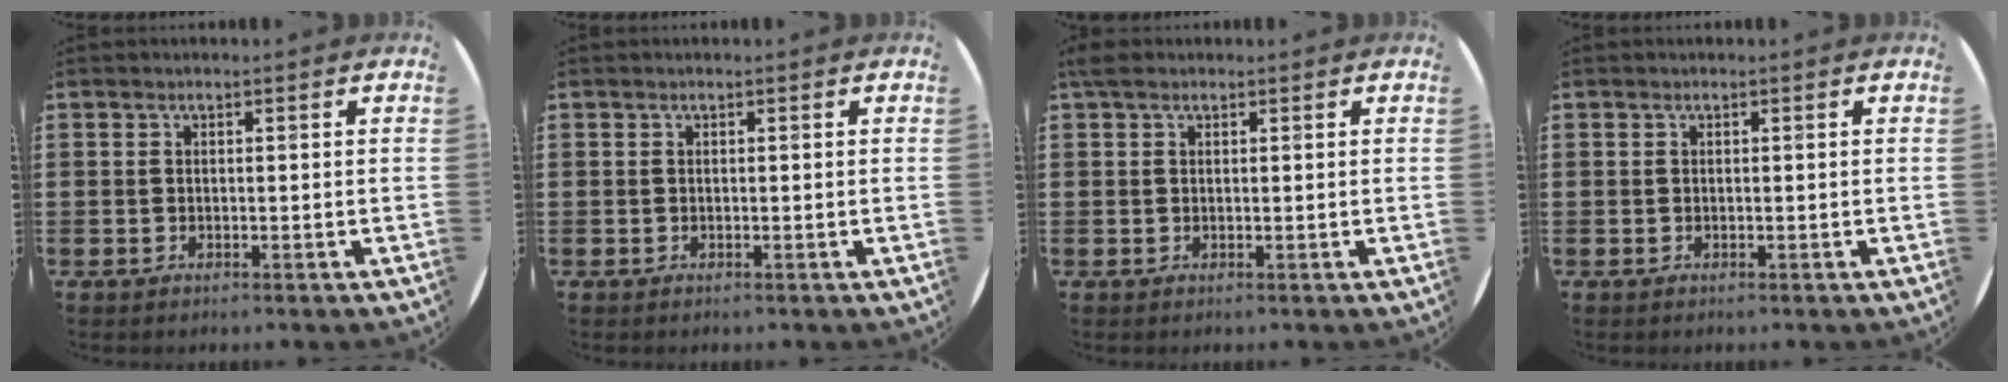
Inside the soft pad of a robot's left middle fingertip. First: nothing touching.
{"total": 0.0}
{"total": 1.2, "force": [0.9, 0.6, 0.5], "torque": [-0.004, 0.002, 0.015]}
{"total": 0.0}